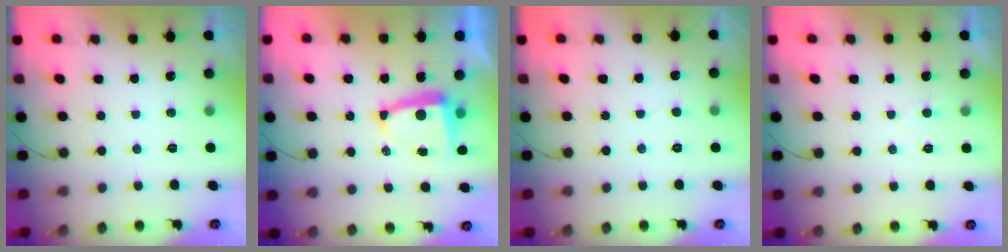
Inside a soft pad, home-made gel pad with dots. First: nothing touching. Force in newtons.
{"total": 7.0, "press": 7.0, "slide": 0.6}
{"total": 2.5, "press": 2.5, "slide": 0.3}
{"total": 2.0, "press": 2.0, "slide": 0.2}